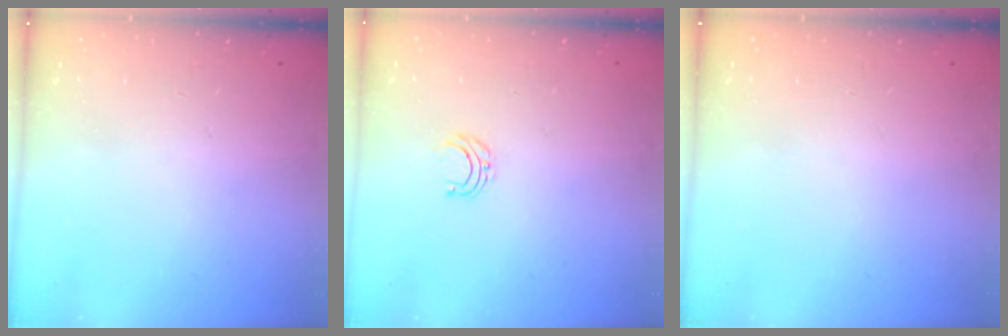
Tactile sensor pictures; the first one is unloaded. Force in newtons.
{"total": 4.0, "press": 4.0, "slide": 0.3}
{"total": 0.0}